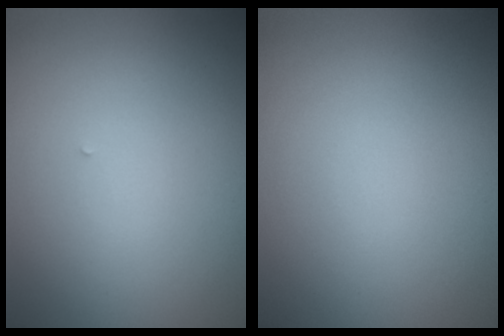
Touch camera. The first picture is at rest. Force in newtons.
{"total": 0.0}